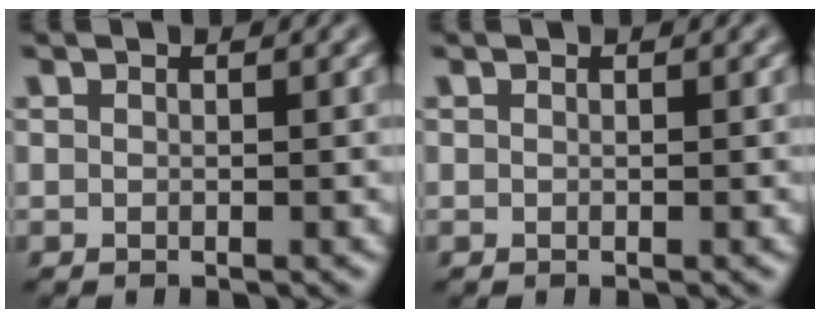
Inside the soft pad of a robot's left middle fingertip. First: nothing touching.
{"total": 0.0}